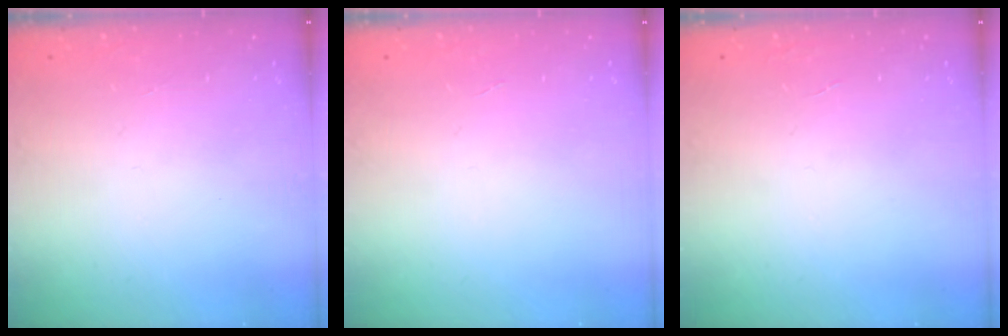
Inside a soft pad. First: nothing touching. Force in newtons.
{"total": 0.0}
{"total": 0.0}